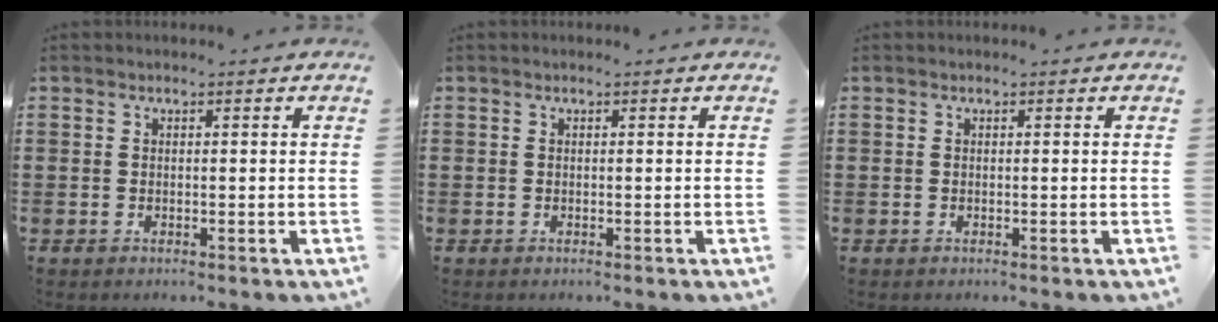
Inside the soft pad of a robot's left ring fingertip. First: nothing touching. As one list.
[{"total": 0.0}, {"total": 0.0}]